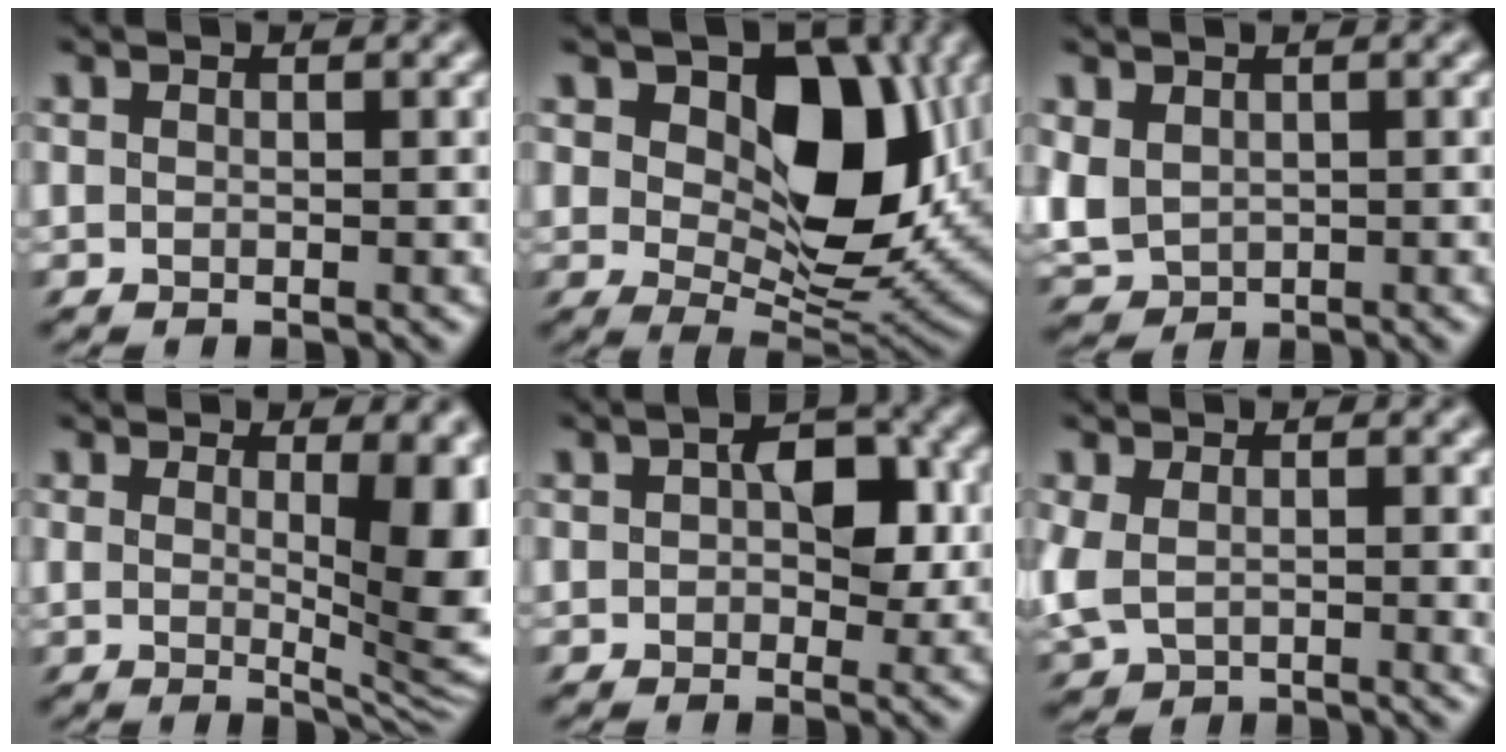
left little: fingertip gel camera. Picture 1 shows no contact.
{"total": 12.3, "force": [1.9, 7.7, 9.4], "torque": [-0.131, -0.015, 0.034]}
{"total": 3.0, "force": [-0.7, 1.9, 2.2], "torque": [-0.049, -0.001, -0.018]}
{"total": 8.9, "force": [1.8, 3.6, 8.0], "torque": [-0.119, -0.026, 0.046]}
{"total": 5.7, "force": [0.5, 3.5, 4.5], "torque": [-0.074, 0.004, 0.005]}
{"total": 4.2, "force": [-0.2, 2.2, 3.5], "torque": [-0.085, -0.015, -0.002]}